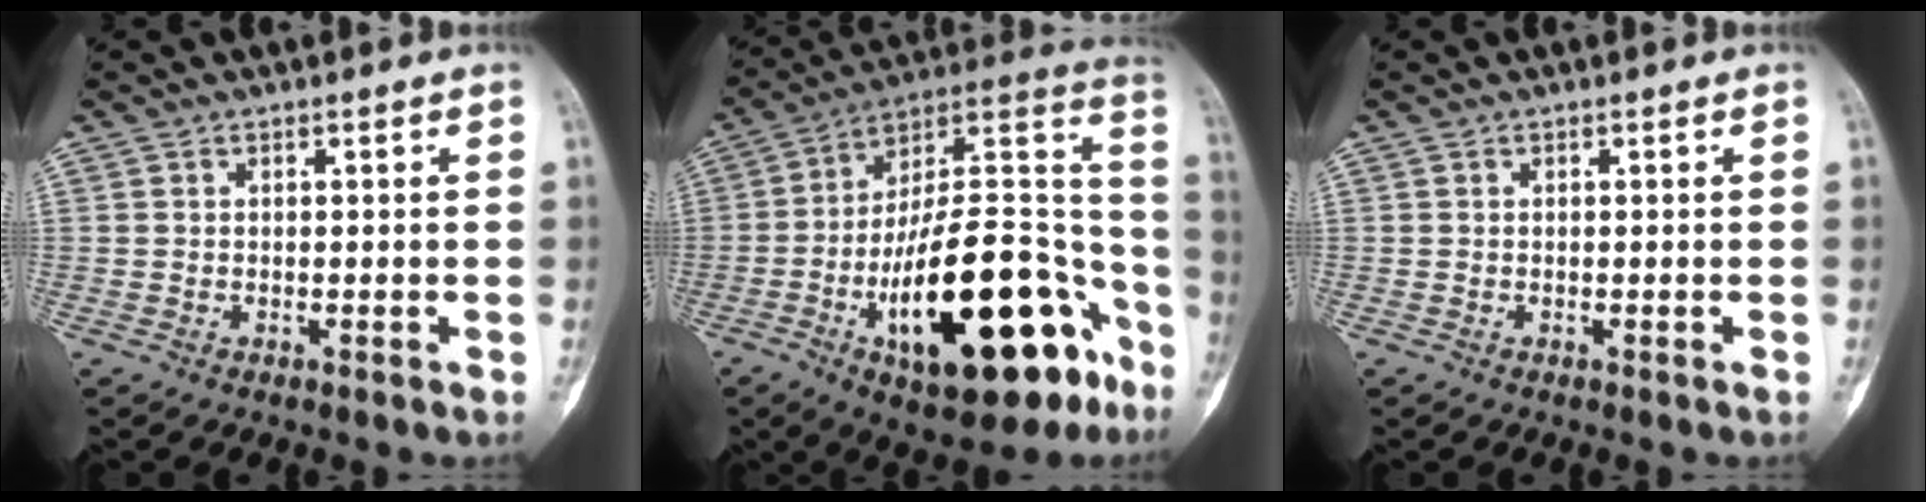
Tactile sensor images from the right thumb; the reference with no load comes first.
{"total": 32.1, "force": [-13.5, 12.7, 26.2], "torque": [-0.345, 0.073, -0.200]}
{"total": 0.0}